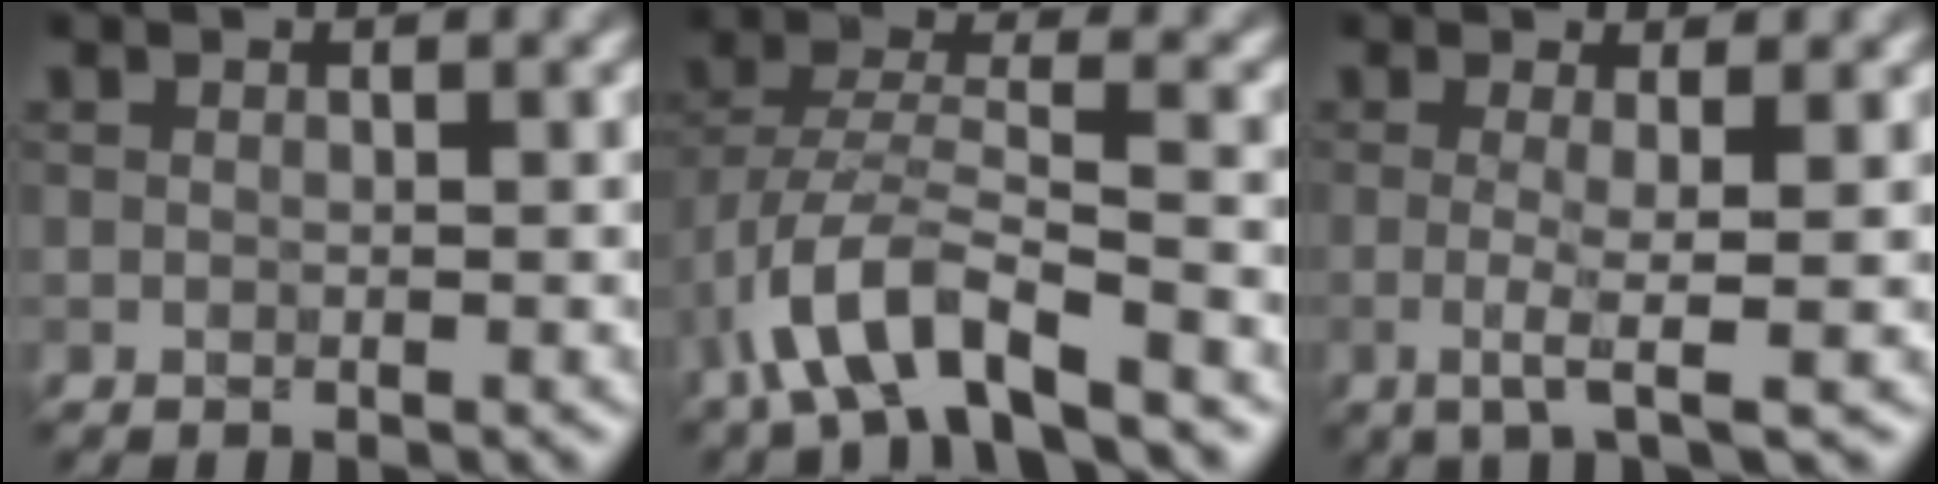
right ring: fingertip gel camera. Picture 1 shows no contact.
{"total": 6.5, "force": [-4.0, 2.0, 4.7], "torque": [-0.090, 0.003, -0.079]}
{"total": 3.0, "force": [-0.4, 0.5, 2.9], "torque": [-0.056, -0.007, -0.013]}